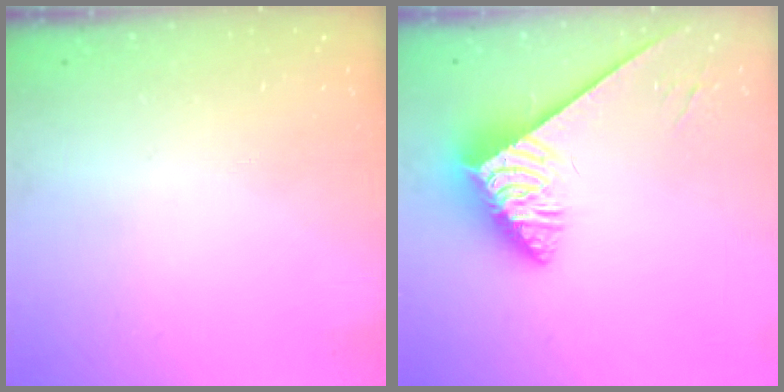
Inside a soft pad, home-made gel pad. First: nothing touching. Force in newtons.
{"total": 3.9, "press": 3.9, "slide": 0.7}